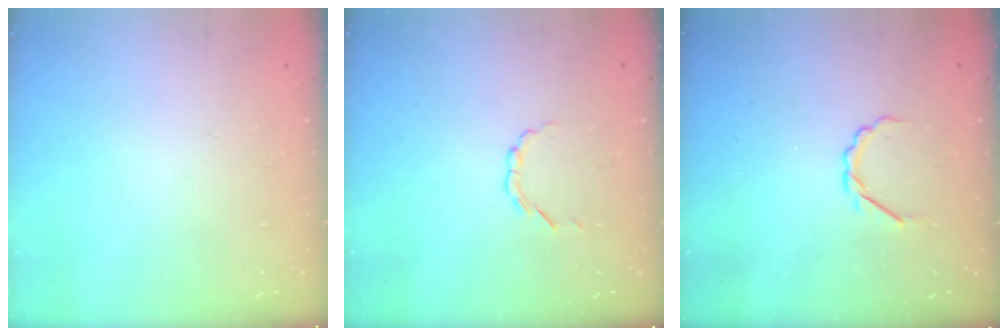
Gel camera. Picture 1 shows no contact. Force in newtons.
{"total": 2.1, "press": 1.9, "slide": 0.7}
{"total": 3.6, "press": 3.5, "slide": 1.1}